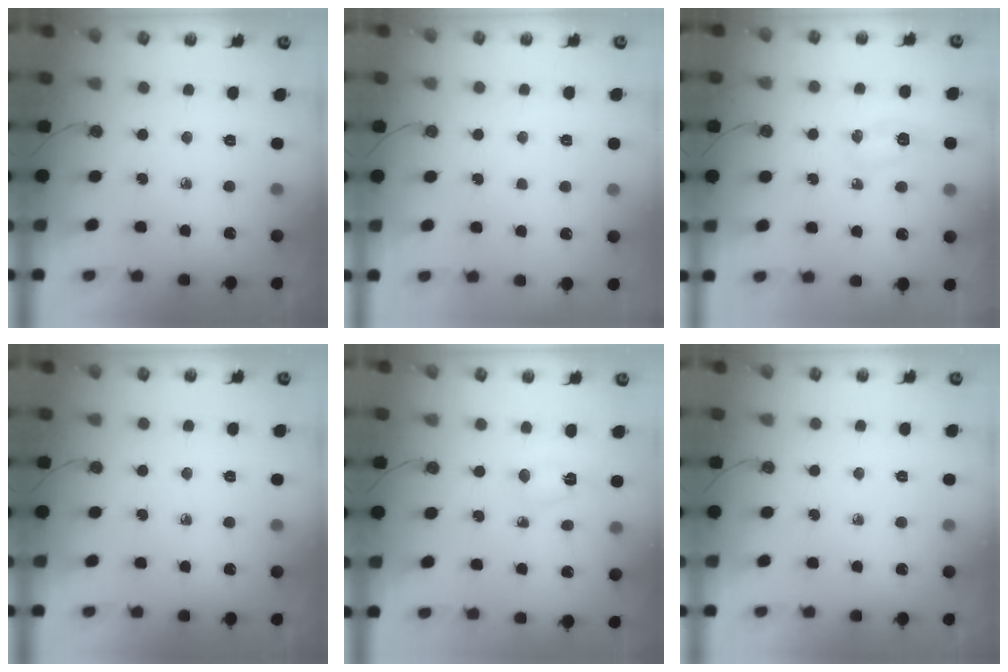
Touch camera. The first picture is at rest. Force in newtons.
{"total": 1.1, "press": 1.1, "slide": 0.1}
{"total": 6.4, "press": 5.1, "slide": 3.9}
{"total": 0.0}
{"total": 2.9, "press": 2.8, "slide": 0.6}
{"total": 0.0}